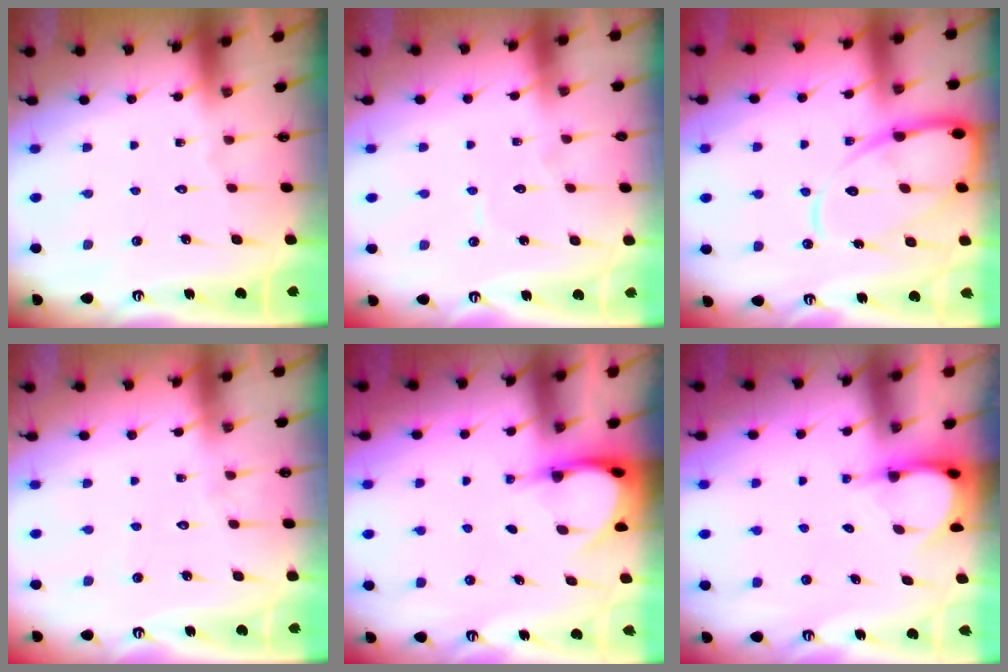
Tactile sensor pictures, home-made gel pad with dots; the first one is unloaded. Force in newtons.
{"total": 3.9, "press": 3.9, "slide": 0.4}
{"total": 14.2, "press": 14.1, "slide": 1.3}
{"total": 3.0, "press": 3.0, "slide": 0.3}
{"total": 3.9, "press": 3.9, "slide": 0.3}
{"total": 3.9, "press": 3.9, "slide": 0.2}